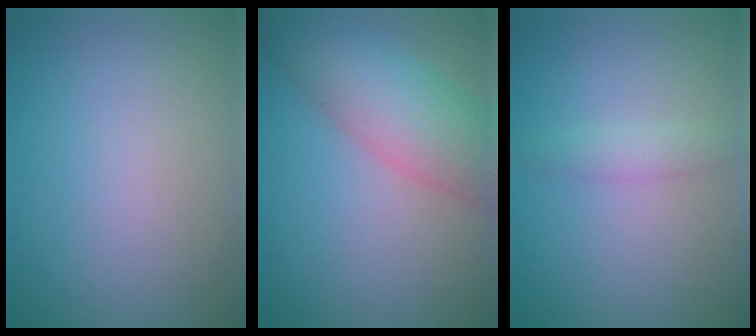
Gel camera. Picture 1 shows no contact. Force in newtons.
{"total": 7.0, "press": 7.0, "slide": 0.3}
{"total": 1.5, "press": 1.5, "slide": 0.0}